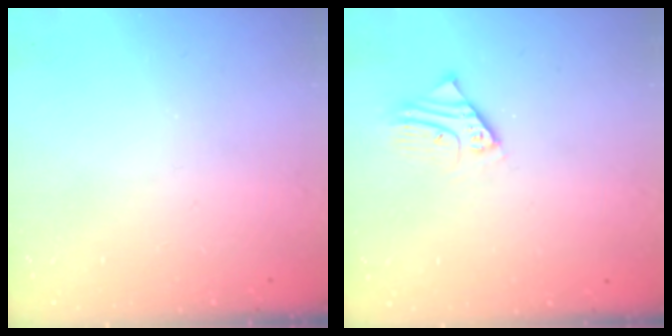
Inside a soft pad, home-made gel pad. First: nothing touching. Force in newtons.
{"total": 2.3, "press": 2.3, "slide": 0.2}